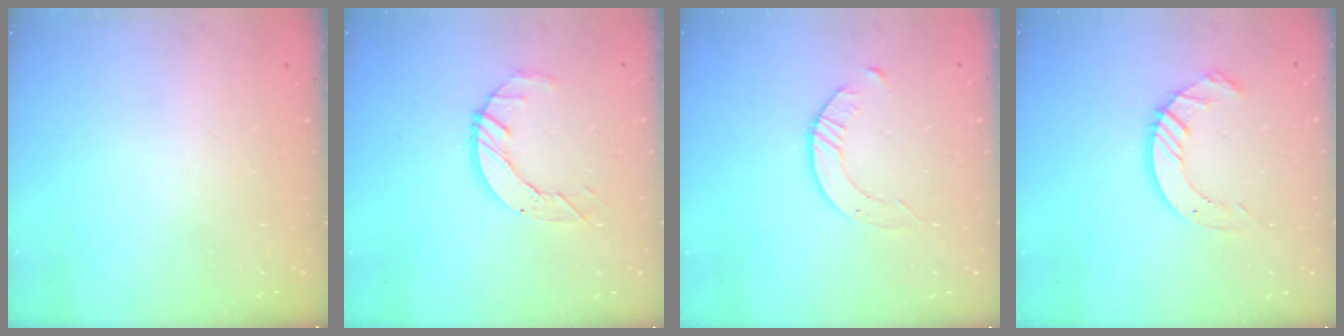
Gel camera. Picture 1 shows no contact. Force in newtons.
{"total": 7.3, "press": 7.2, "slide": 0.7}
{"total": 3.5, "press": 3.4, "slide": 0.4}
{"total": 8.8, "press": 8.8, "slide": 0.9}